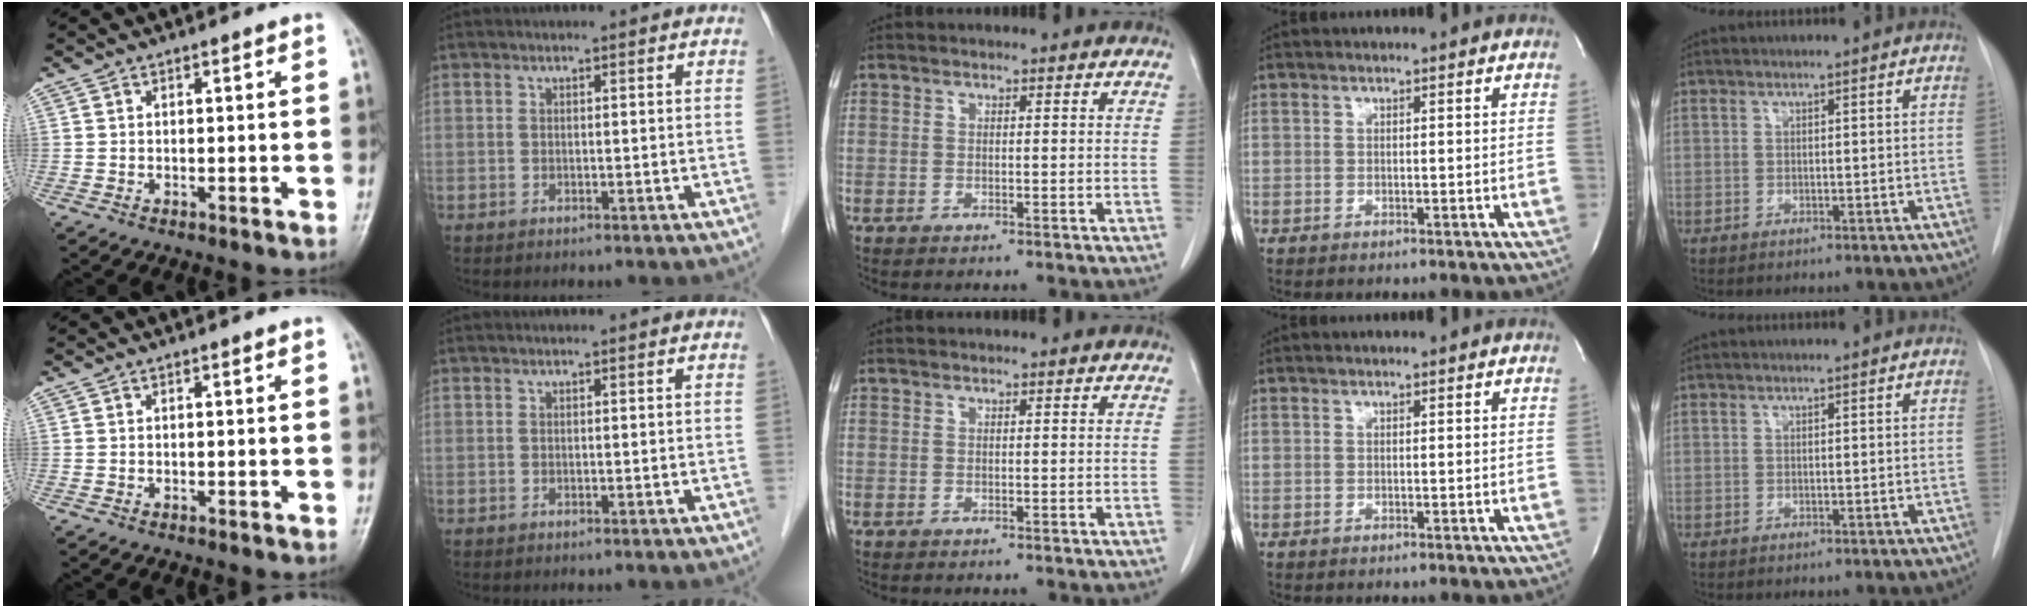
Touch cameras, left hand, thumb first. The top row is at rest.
{}